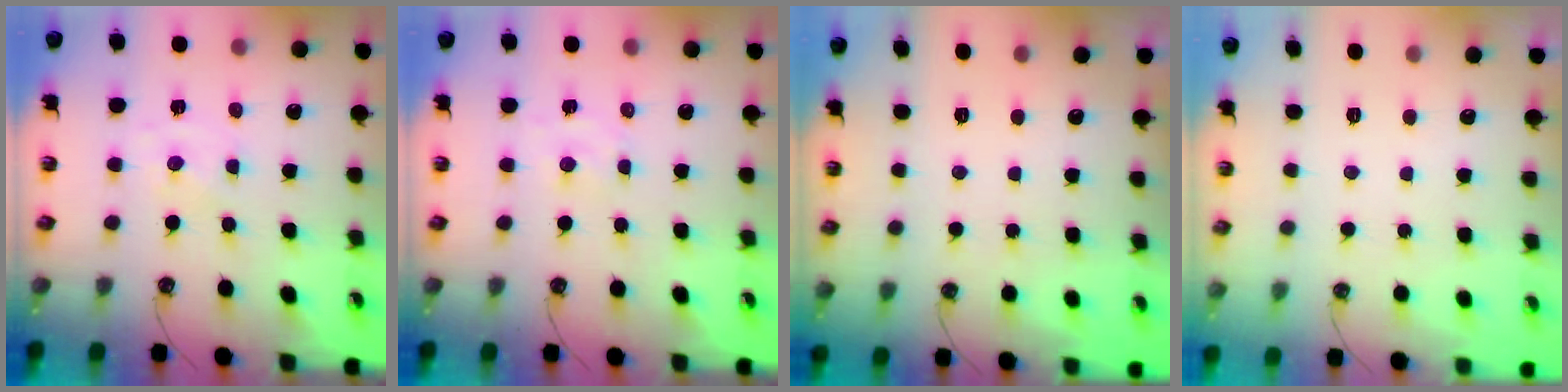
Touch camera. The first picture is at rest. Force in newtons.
{"total": 2.3, "press": 2.3, "slide": 0.4}
{"total": 0.0}
{"total": 0.0}